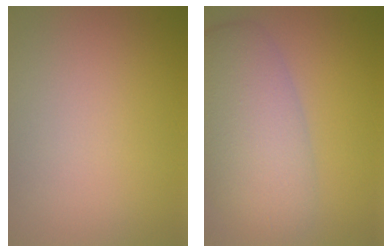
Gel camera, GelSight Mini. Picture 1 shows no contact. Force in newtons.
{"total": 8.1, "press": 8.1, "slide": 0.3}